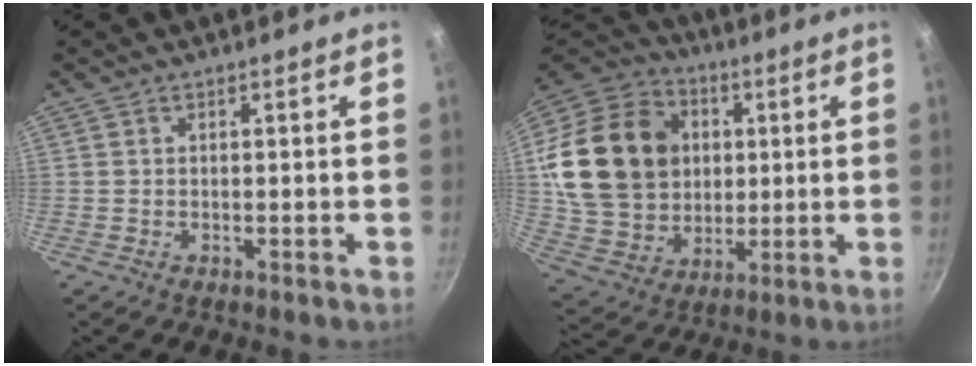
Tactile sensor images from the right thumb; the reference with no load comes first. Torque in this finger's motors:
{"motor_torque": [0.74, 4.27, 1.70, -0.03, 0.43]}